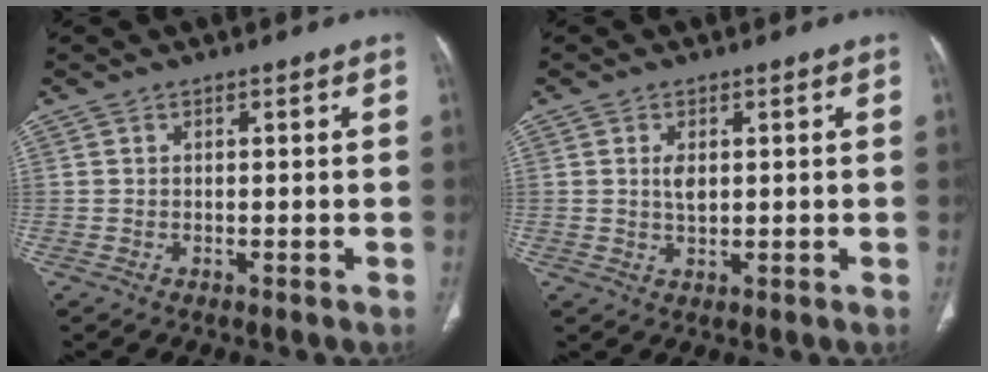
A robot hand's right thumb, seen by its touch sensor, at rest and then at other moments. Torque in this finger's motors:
{"motor_torque": [0.48, 1.12, 0.30, -0.35, 0.02]}